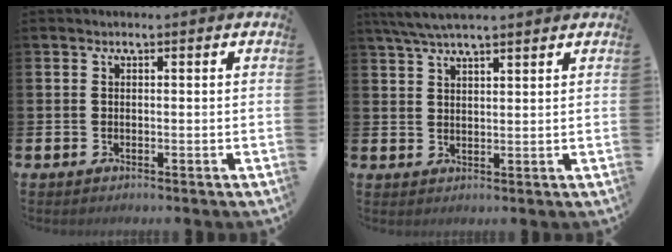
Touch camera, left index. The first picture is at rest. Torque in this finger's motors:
{"motor_torque": [1.06, -1.08, 0.68, 0.21]}